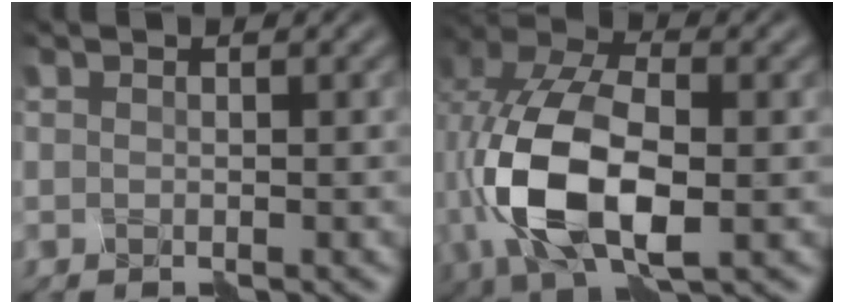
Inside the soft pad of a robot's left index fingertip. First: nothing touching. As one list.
[{"total": 10.6, "force": [-2.0, 6.0, 8.6], "torque": [-0.198, -0.004, -0.038]}]